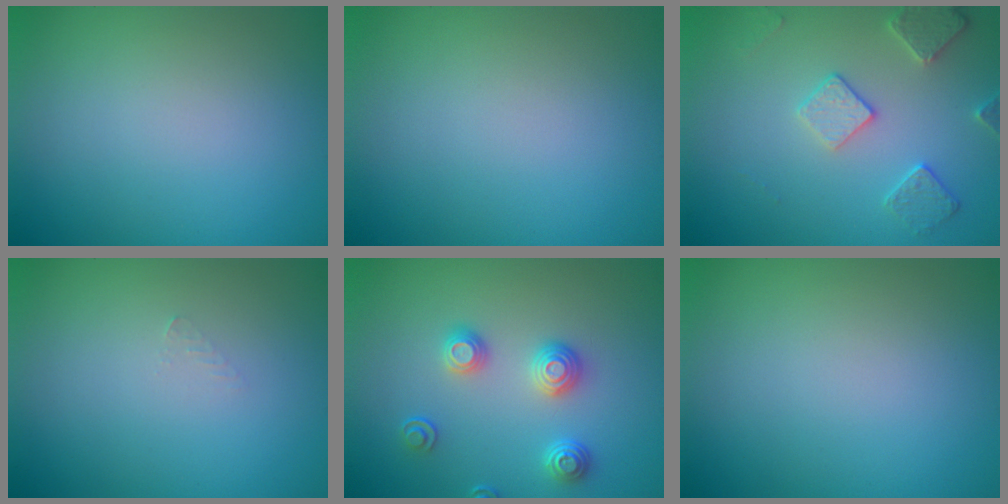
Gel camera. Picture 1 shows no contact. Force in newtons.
{"total": 0.0}
{"total": 2.9, "press": 2.9, "slide": 0.1}
{"total": 0.7, "press": 0.7, "slide": 0.1}
{"total": 3.0, "press": 2.6, "slide": 1.3}
{"total": 0.0}